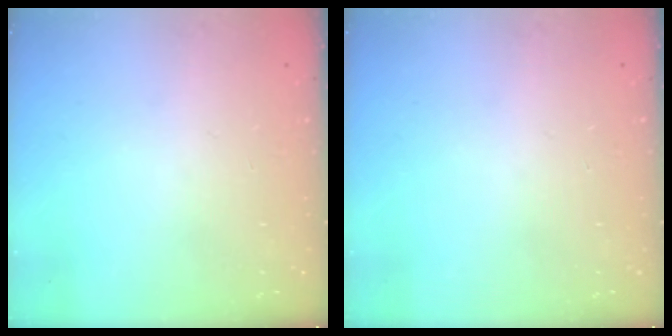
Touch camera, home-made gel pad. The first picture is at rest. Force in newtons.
{"total": 0.0}